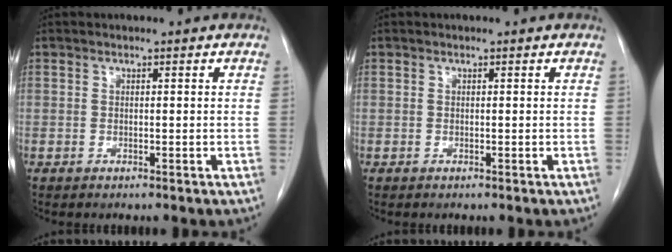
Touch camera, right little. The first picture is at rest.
{"total": 0.0}